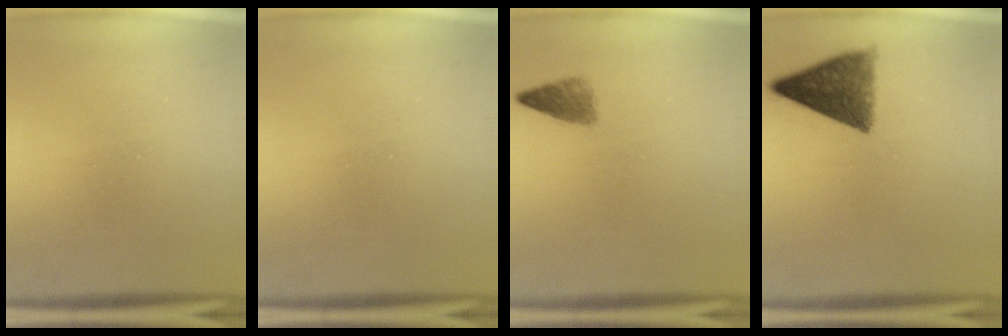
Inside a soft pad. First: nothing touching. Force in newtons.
{"total": 0.0}
{"total": 2.2}
{"total": 8.6}